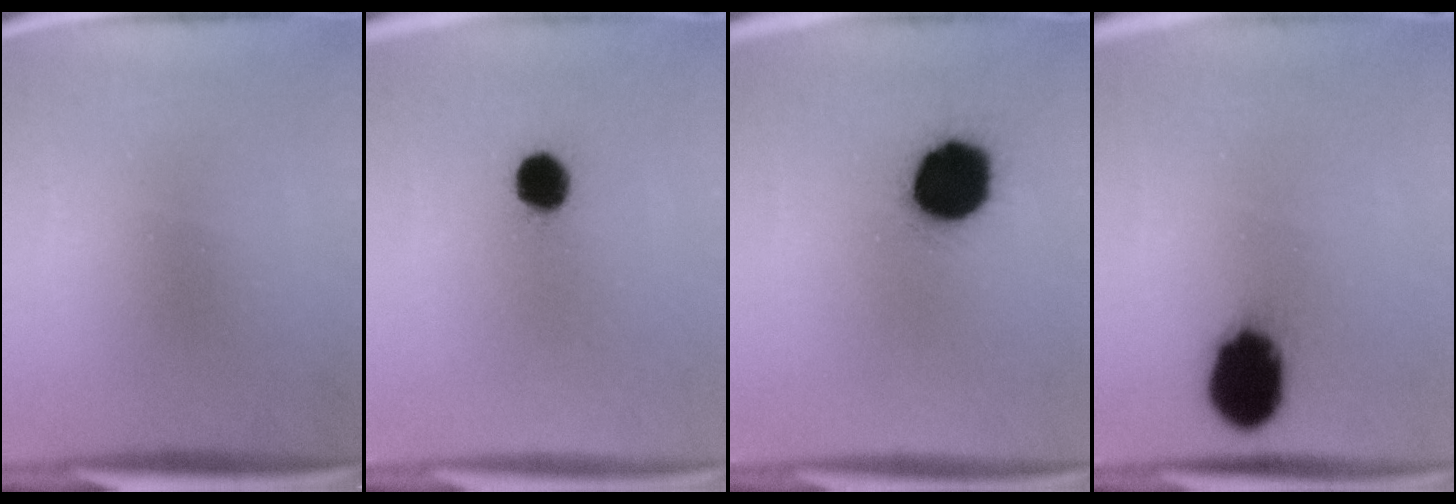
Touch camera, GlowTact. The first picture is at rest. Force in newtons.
{"total": 7.1}
{"total": 18.1}
{"total": 14.0}